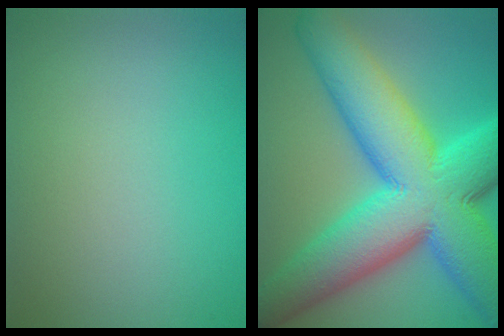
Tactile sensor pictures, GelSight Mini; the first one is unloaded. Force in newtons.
{"total": 15.8, "press": 15.8, "slide": 0.1}